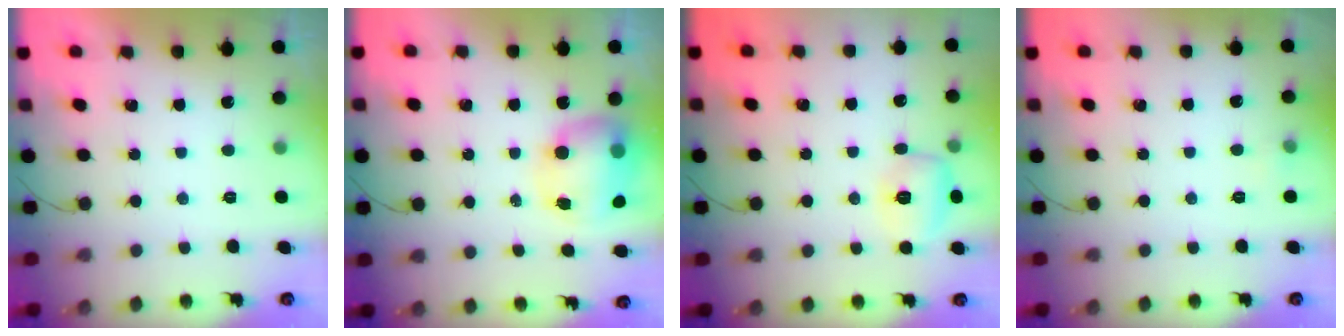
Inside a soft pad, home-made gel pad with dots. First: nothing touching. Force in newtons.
{"total": 10.8, "press": 10.5, "slide": 2.6}
{"total": 7.5, "press": 7.4, "slide": 1.6}
{"total": 3.7, "press": 3.5, "slide": 1.2}